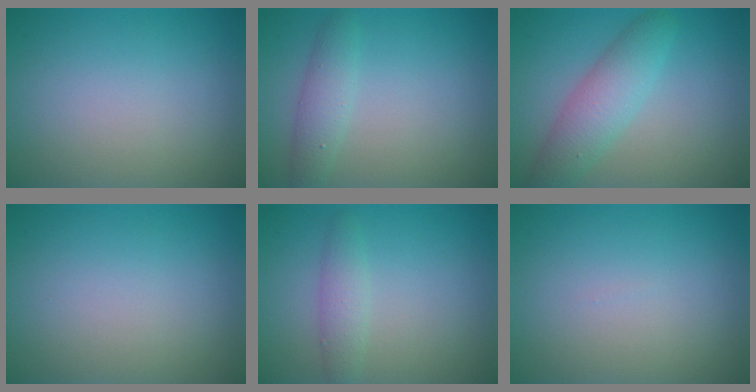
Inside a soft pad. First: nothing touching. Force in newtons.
{"total": 2.4, "press": 2.4, "slide": 0.1}
{"total": 4.2, "press": 4.2, "slide": 0.1}
{"total": 0.0}
{"total": 1.9, "press": 1.9, "slide": 0.1}
{"total": 0.0}